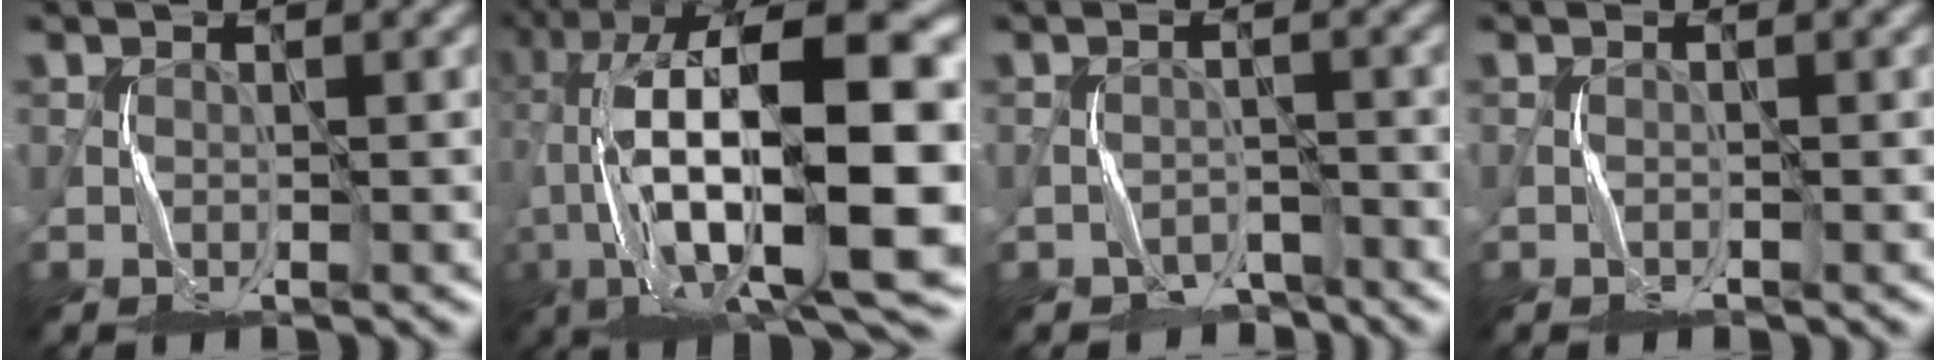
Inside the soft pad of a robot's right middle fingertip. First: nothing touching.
{"total": 18.8, "force": [1.0, 6.7, 17.6], "torque": [-0.292, 0.039, 0.020]}
{"total": 2.4, "force": [-2.3, 0.6, -0.4], "torque": [0.010, -0.008, -0.042]}
{"total": 0.8, "force": [-0.4, -0.3, -0.6], "torque": [0.007, -0.003, -0.007]}